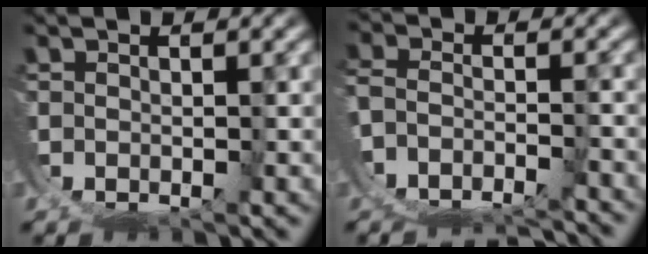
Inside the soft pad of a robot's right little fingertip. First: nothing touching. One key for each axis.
{"total": 8.6, "fx": -7.1, "fy": 4.0, "fz": 3.0, "tx": -0.059, "ty": -0.028, "tz": -0.104}